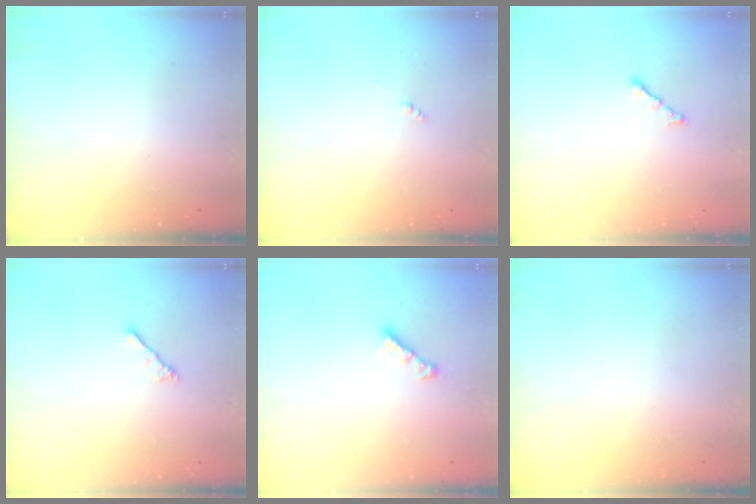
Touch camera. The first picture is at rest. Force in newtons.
{"total": 0.0}
{"total": 2.3, "press": 2.2, "slide": 0.7}
{"total": 2.1, "press": 2.1, "slide": 0.5}
{"total": 3.0, "press": 3.0, "slide": 0.3}
{"total": 0.0}